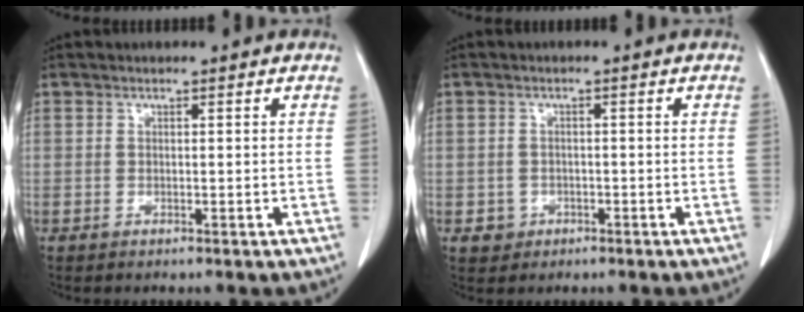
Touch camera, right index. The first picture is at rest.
{"total": 2.4, "force": [-0.9, 2.2, 0.2], "torque": [0.004, 0.010, -0.010]}